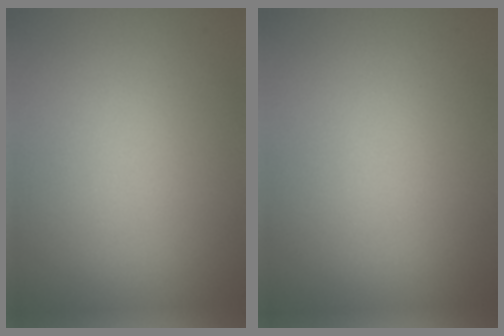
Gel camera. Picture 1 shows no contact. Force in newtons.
{"total": 0.0}